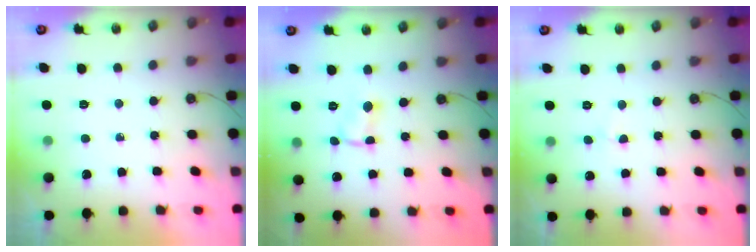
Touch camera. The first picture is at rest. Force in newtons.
{"total": 1.8, "press": 1.8, "slide": 0.2}
{"total": 3.6, "press": 1.5, "slide": 3.3}